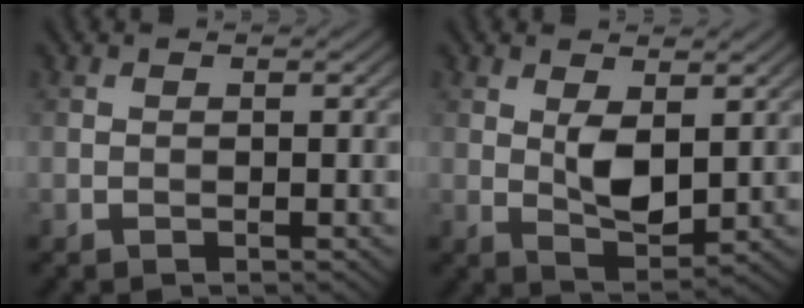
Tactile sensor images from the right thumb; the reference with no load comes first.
{"total": 4.4, "force": [1.1, 2.2, 3.7], "torque": [-0.077, -0.006, 0.026]}